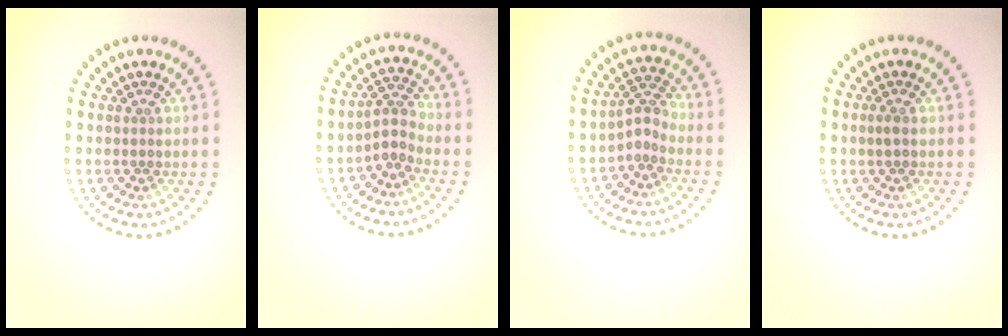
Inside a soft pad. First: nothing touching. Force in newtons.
{"total": 2.2, "press": 1.6, "slide": 1.5}
{"total": 2.1, "press": 1.5, "slide": 1.4}
{"total": 0.8, "press": 0.7, "slide": 0.3}